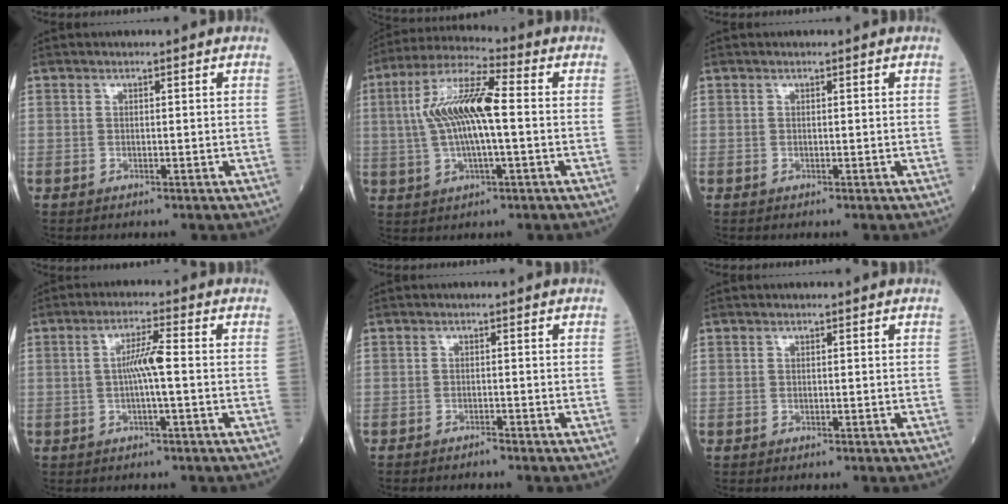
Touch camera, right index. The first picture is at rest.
{"total": 12.4, "force": [0.6, 2.5, 12.1], "torque": [-0.246, 0.020, 0.009]}
{"total": 0.0}
{"total": 4.7, "force": [-0.2, 0.0, 4.7], "torque": [-0.088, 0.007, -0.005]}
{"total": 1.1, "force": [-1.0, 0.0, 0.4], "torque": [-0.010, 0.000, -0.016]}
{"total": 0.0}